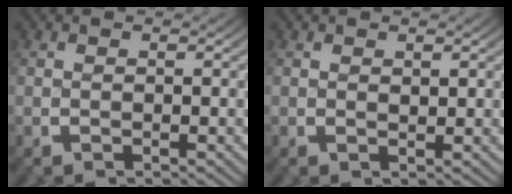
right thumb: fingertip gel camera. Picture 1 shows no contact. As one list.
[{"total": 0.7, "force": [0.6, 0.1, 0.2], "torque": [0.005, -0.002, 0.014]}]